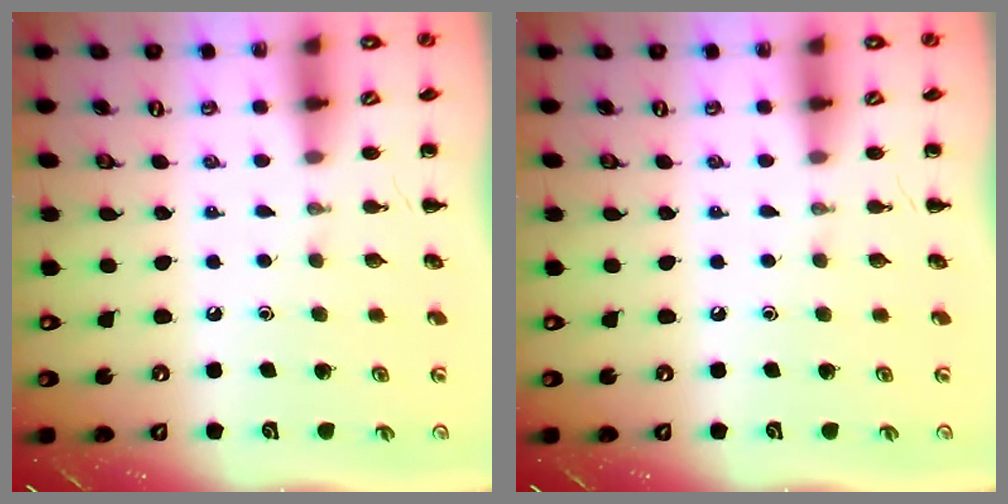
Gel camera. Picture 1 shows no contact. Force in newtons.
{"total": 0.0}